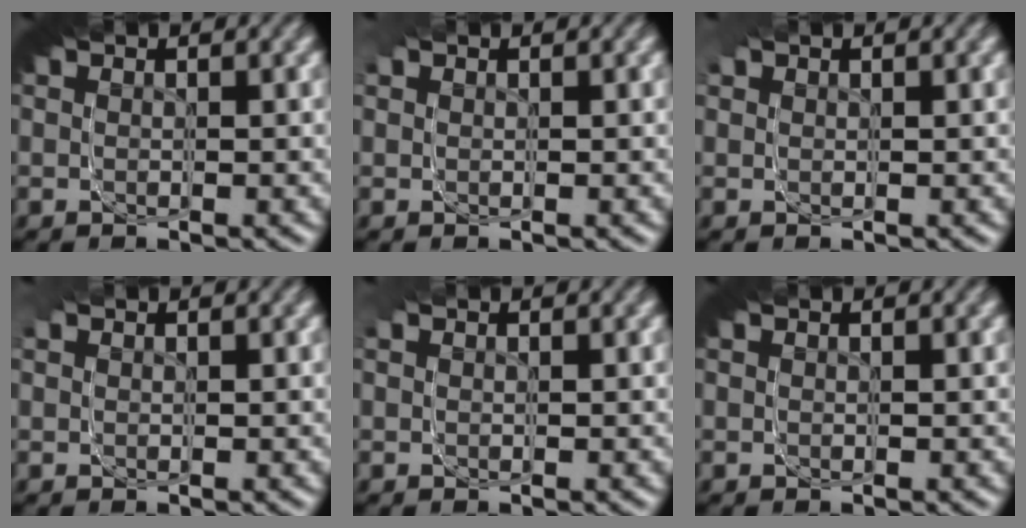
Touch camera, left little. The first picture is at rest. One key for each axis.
{"total": 0.8, "fx": 0.7, "fy": 0.3, "fz": -0.3, "tx": -0.003, "ty": -0.001, "tz": 0.012}
{"total": 1.1, "fx": 0.9, "fy": 0.7, "fz": -0.2, "tx": -0.007, "ty": 0.000, "tz": 0.014}
{"total": 0.8, "fx": 0.6, "fy": 0.0, "fz": -0.5, "tx": 0.002, "ty": -0.001, "tz": 0.011}
{"total": 0.7, "fx": 0.5, "fy": -0.3, "fz": -0.4, "tx": 0.006, "ty": 0.000, "tz": 0.008}
{"total": 0.0}